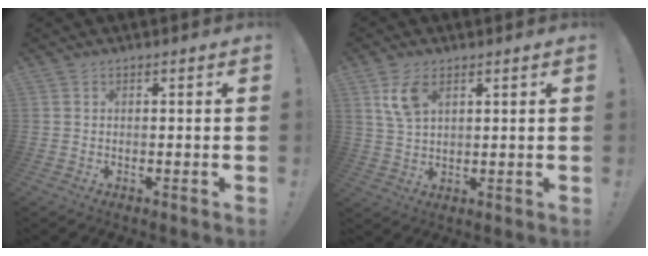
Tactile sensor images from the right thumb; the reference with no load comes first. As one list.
[{"total": 7.3, "force": [3.6, 3.7, 5.1], "torque": [-0.103, -0.006, 0.067]}]